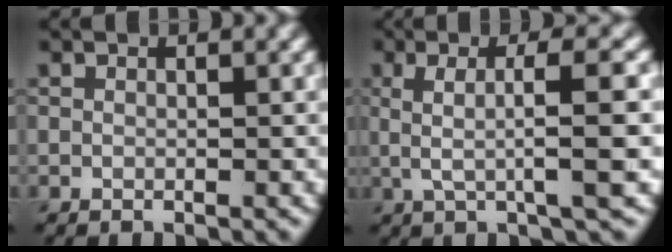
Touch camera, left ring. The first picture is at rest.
{"total": 5.7, "force": [0.4, 1.1, 5.6], "torque": [-0.092, 0.013, 0.004]}